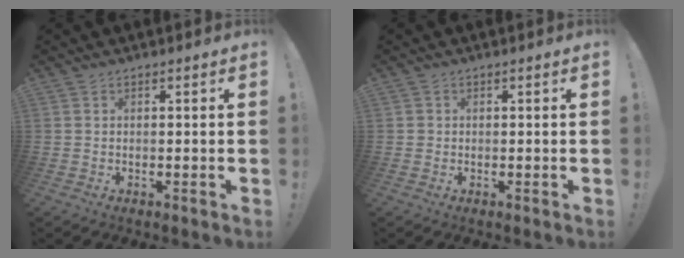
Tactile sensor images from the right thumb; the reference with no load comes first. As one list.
[{"total": 1.0, "force": [0.1, 1.0, 0.1], "torque": [-0.008, 0.005, 0.004]}]